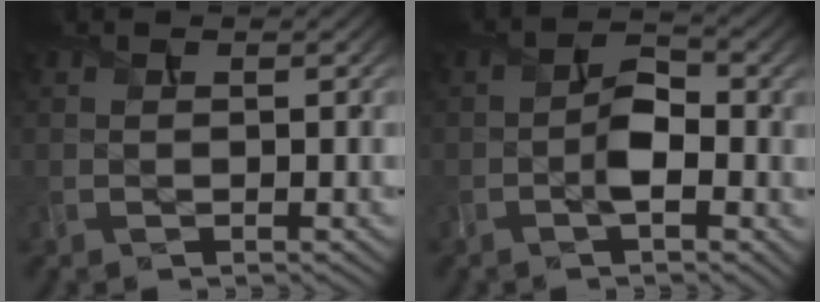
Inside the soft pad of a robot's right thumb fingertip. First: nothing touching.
{"total": 4.2, "force": [-1.2, 1.7, 3.6], "torque": [-0.066, 0.007, -0.030]}